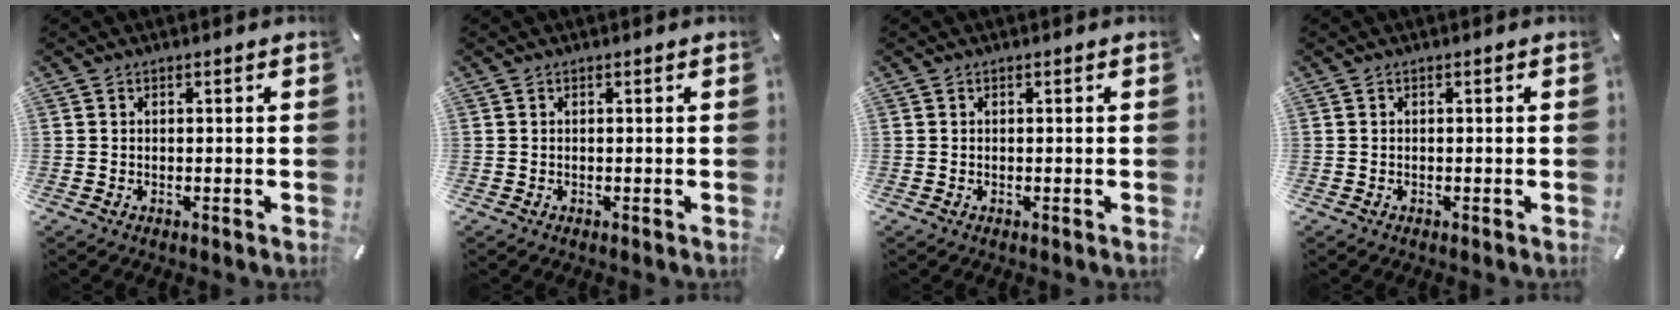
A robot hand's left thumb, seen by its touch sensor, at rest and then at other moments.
{"total": 0.0}
{"total": 0.0}
{"total": 0.0}